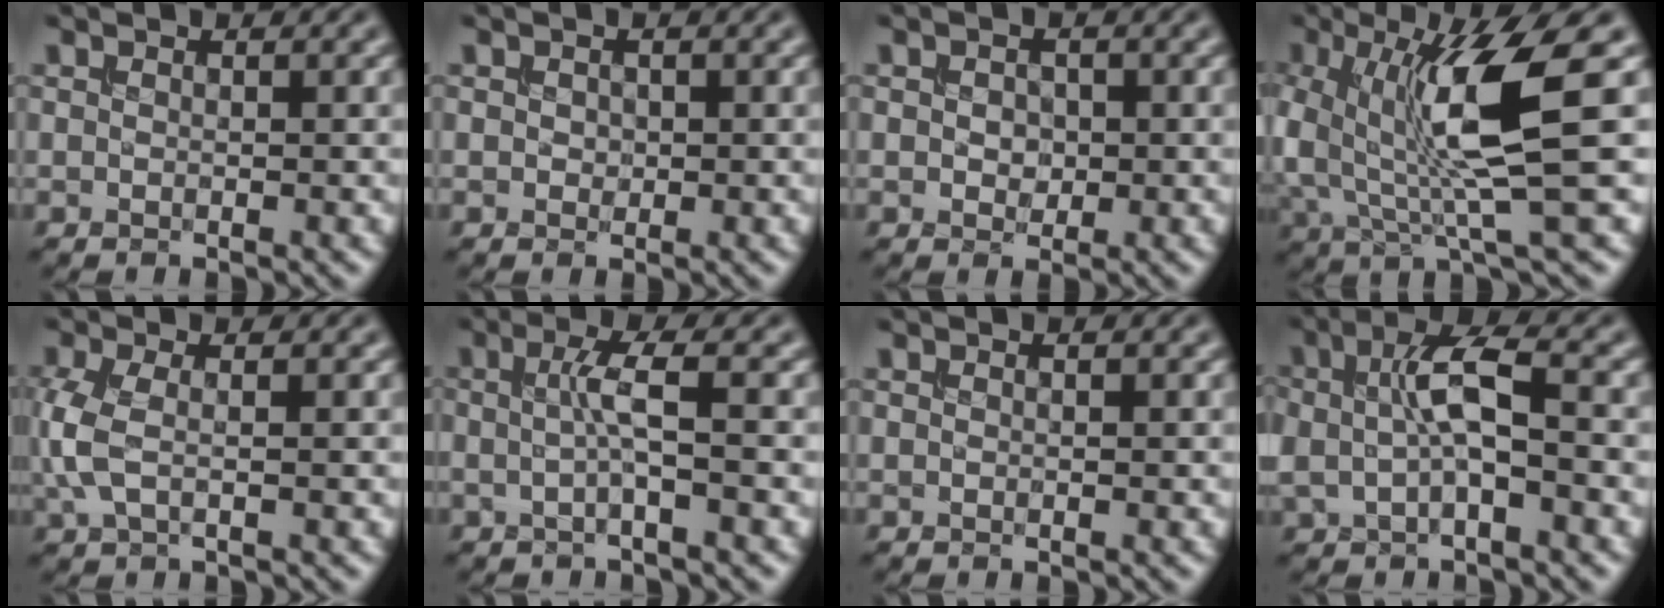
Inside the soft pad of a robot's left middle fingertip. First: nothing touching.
{"total": 0.6, "force": [0.1, 0.5, 0.3], "torque": [-0.006, -0.002, 0.000]}
{"total": 1.4, "force": [0.0, 1.1, 0.9], "torque": [-0.017, -0.002, -0.001]}
{"total": 8.6, "force": [0.9, 1.4, 8.4], "torque": [-0.160, -0.004, 0.021]}
{"total": 3.3, "force": [0.1, 1.7, 2.8], "torque": [-0.077, 0.001, -0.002]}
{"total": 2.6, "force": [-0.1, 0.2, 2.6], "torque": [-0.055, 0.000, -0.005]}
{"total": 0.0}
{"total": 4.6, "force": [0.1, 1.7, 4.2], "torque": [-0.086, 0.013, -0.005]}